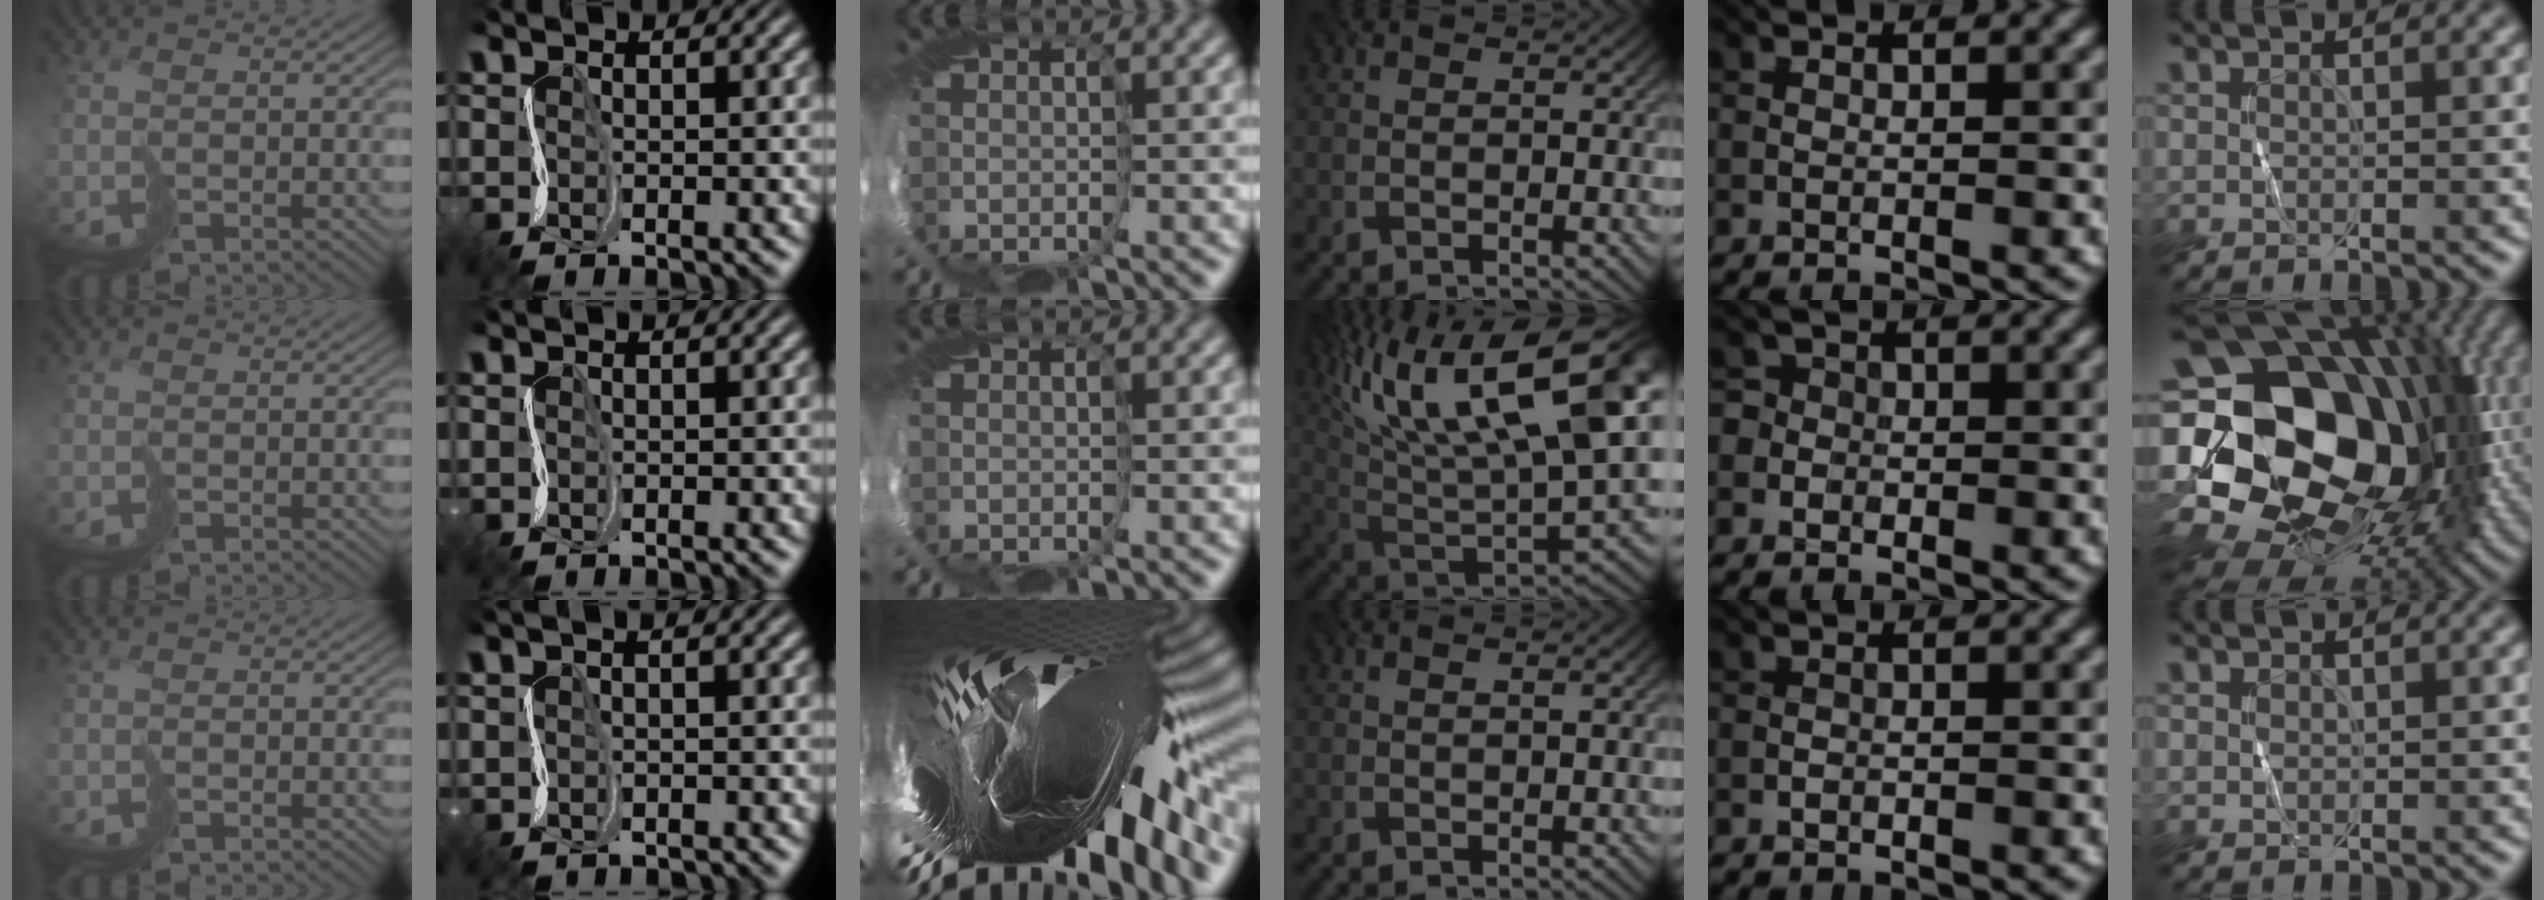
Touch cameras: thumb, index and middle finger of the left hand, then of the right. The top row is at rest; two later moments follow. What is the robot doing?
{"motion": "cut", "object": "tape"}